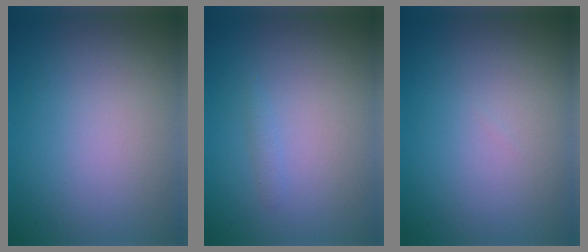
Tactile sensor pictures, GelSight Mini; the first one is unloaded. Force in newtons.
{"total": 0.6, "press": 0.6, "slide": 0.0}
{"total": 0.0}